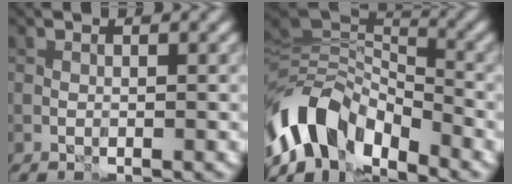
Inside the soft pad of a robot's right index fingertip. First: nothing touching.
{"total": 9.8, "force": [-5.4, 5.5, 6.1], "torque": [-0.102, -0.001, -0.104]}